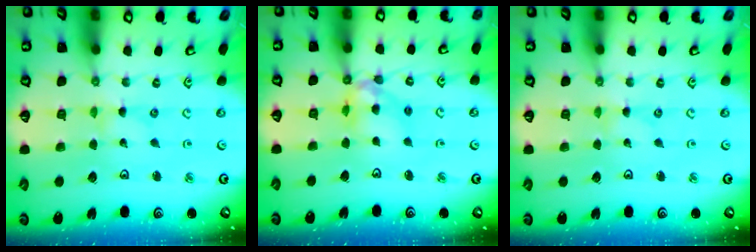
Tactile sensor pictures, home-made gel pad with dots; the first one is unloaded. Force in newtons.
{"total": 11.3, "press": 11.2, "slide": 1.2}
{"total": 0.0}